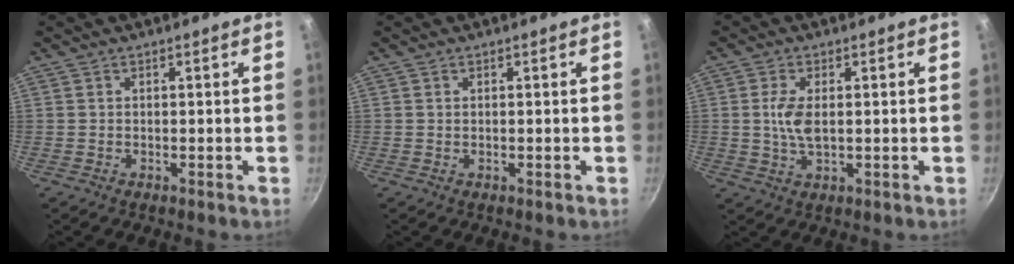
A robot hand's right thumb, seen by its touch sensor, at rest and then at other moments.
{"total": 0.0}
{"total": 5.1, "force": [0.5, 2.4, 4.4], "torque": [-0.093, -0.001, 0.009]}